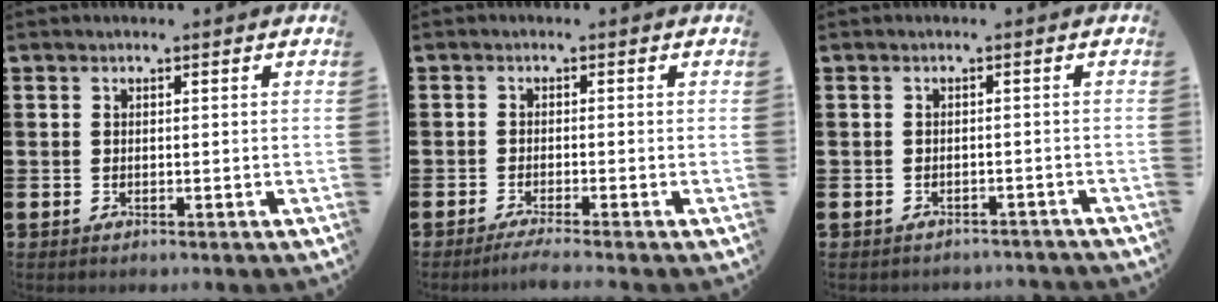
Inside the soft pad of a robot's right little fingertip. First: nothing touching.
{"total": 1.4, "force": [-1.1, -0.1, 0.9], "torque": [-0.014, 0.001, -0.021]}
{"total": 1.0, "force": [-1.0, 0.0, -0.1], "torque": [-0.002, 0.001, -0.022]}